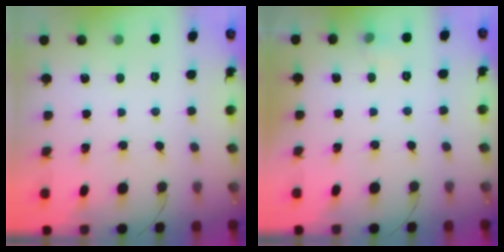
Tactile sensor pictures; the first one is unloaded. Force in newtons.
{"total": 3.4, "press": 3.2, "slide": 1.1}